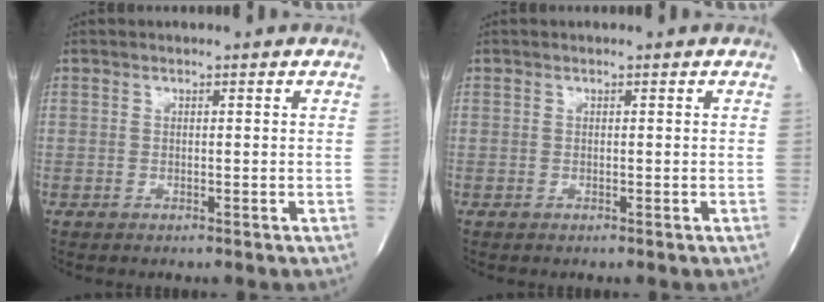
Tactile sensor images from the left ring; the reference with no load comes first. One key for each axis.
{"total": 0.0}